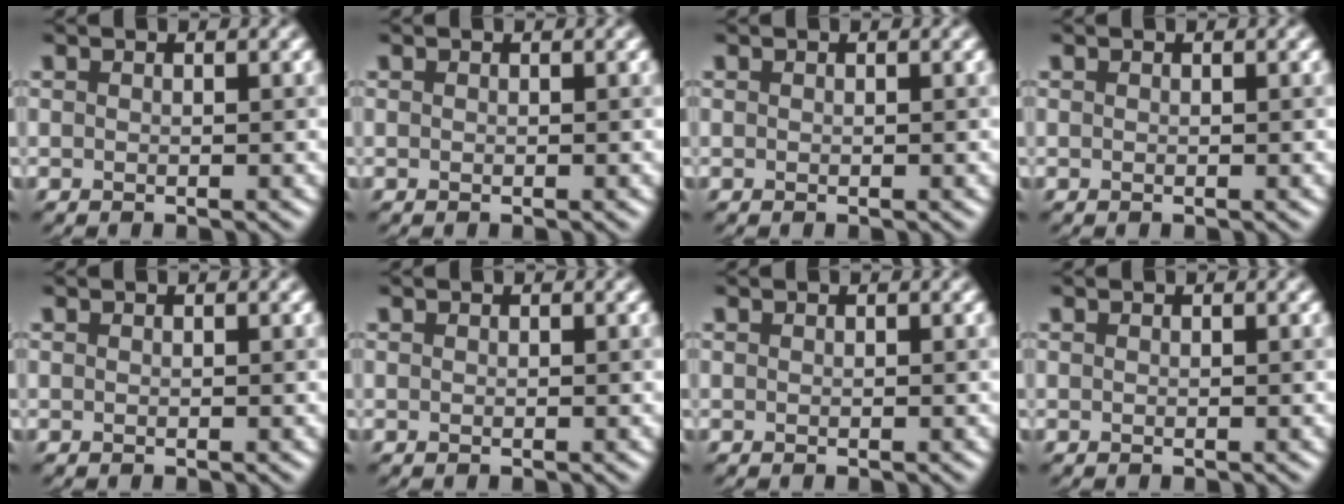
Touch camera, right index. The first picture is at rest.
{"total": 0.0}
{"total": 0.0}
{"total": 0.0}
{"total": 0.0}
{"total": 0.0}
{"total": 0.0}
{"total": 0.0}